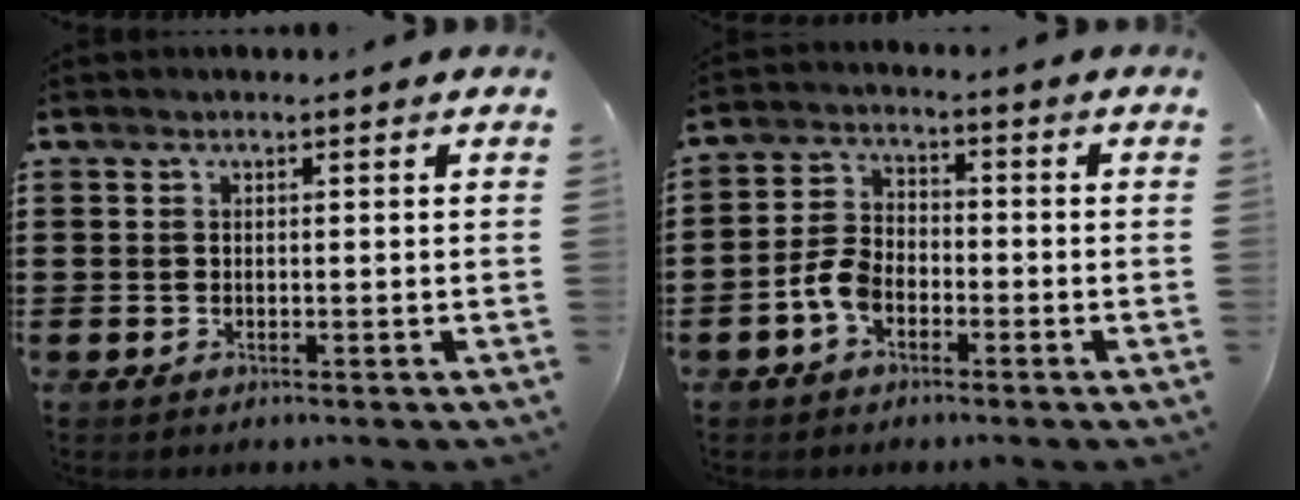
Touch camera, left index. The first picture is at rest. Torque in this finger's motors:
{"motor_torque": [0.53, -0.04, 0.23, 0.05]}